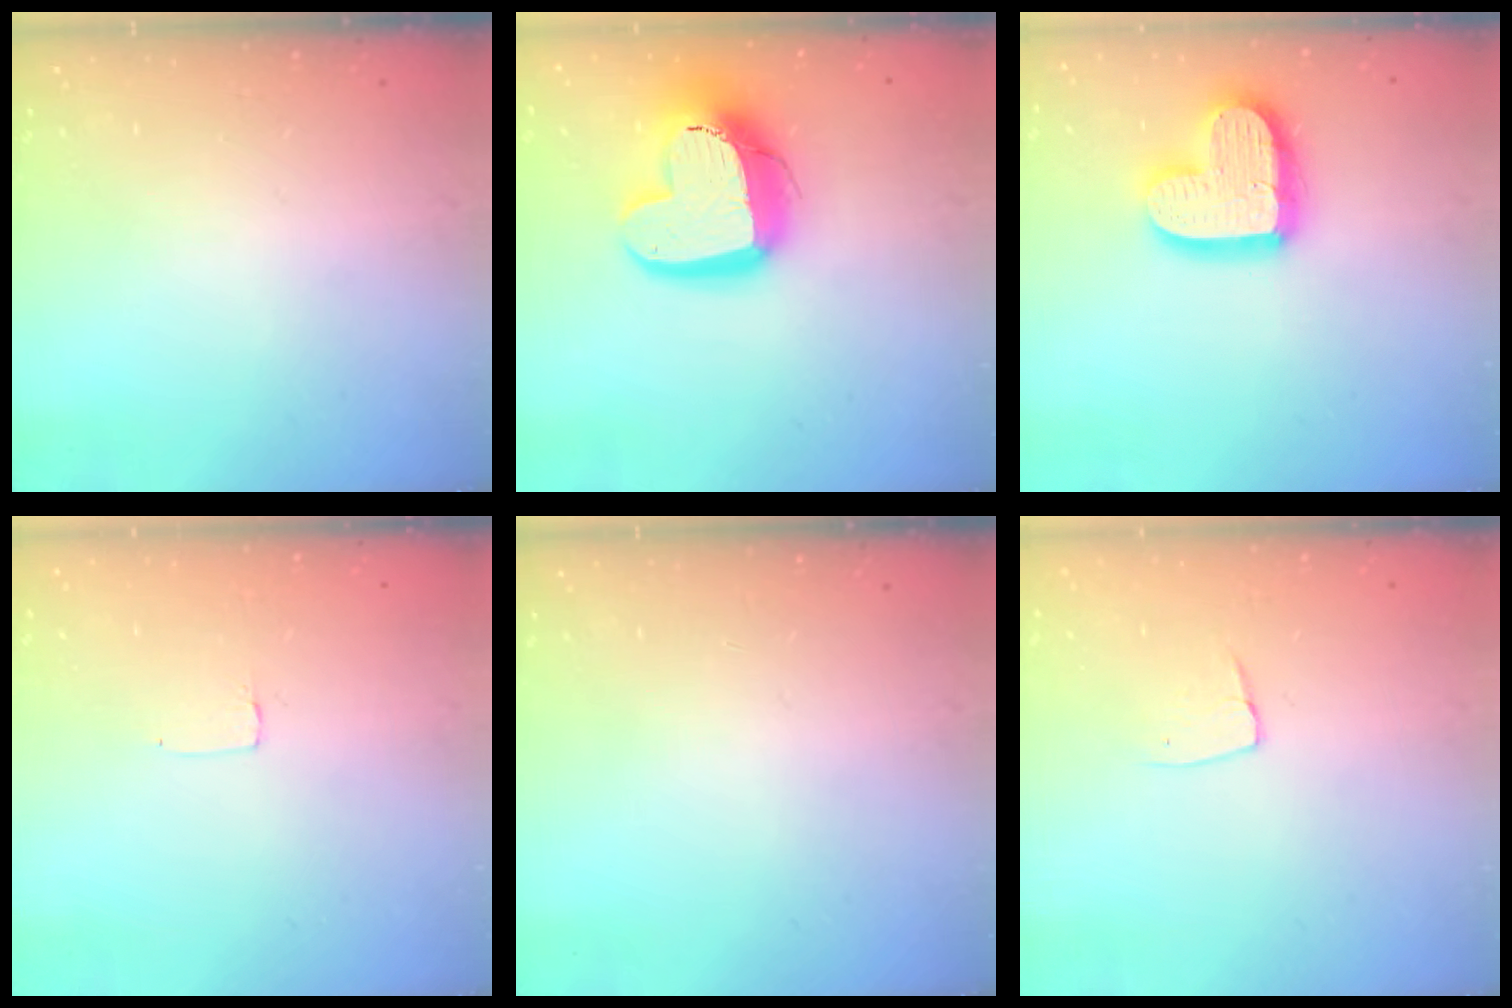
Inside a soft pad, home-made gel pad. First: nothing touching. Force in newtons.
{"total": 16.6, "press": 16.5, "slide": 1.6}
{"total": 15.6, "press": 15.5, "slide": 1.3}
{"total": 2.6, "press": 2.6, "slide": 0.2}
{"total": 0.0}
{"total": 4.8, "press": 4.8, "slide": 0.3}